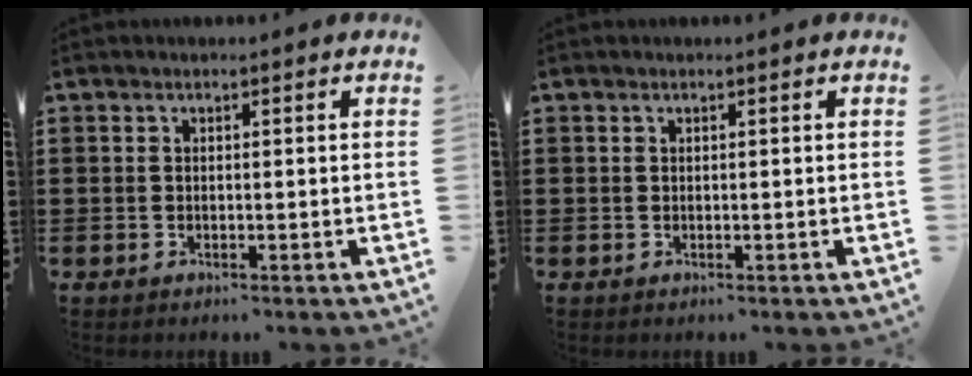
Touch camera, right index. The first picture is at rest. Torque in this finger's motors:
{"motor_torque": [-0.03, 0.05, 0.02, 0.02]}